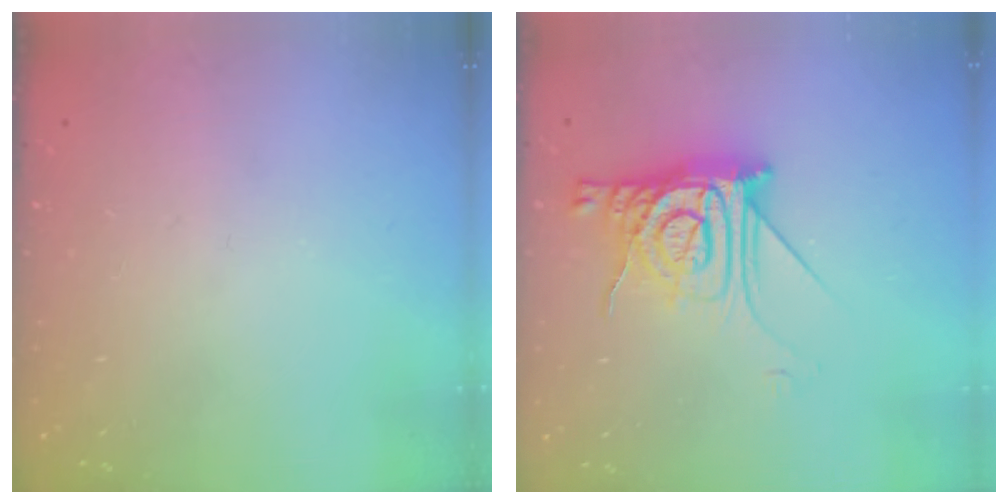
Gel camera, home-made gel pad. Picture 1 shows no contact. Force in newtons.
{"total": 14.5, "press": 14.4, "slide": 1.5}